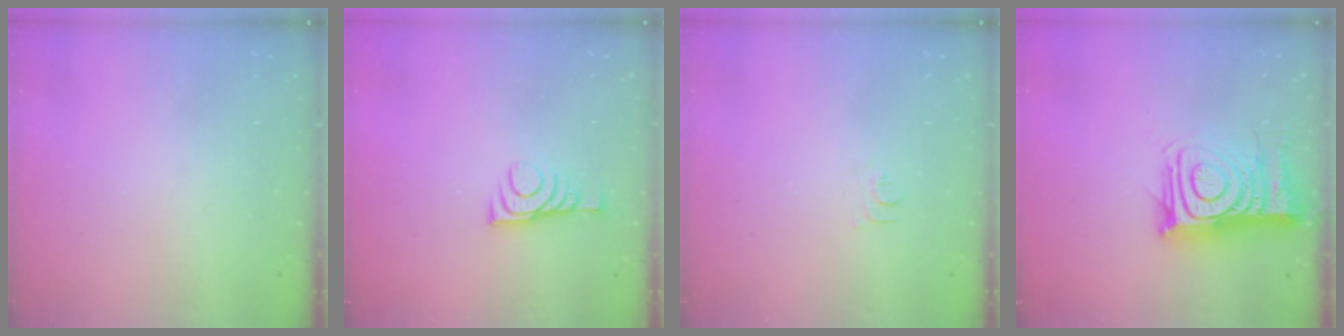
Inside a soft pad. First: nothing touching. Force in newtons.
{"total": 7.4, "press": 7.3, "slide": 0.5}
{"total": 4.2, "press": 4.1, "slide": 0.5}
{"total": 15.1, "press": 15.1, "slide": 1.1}